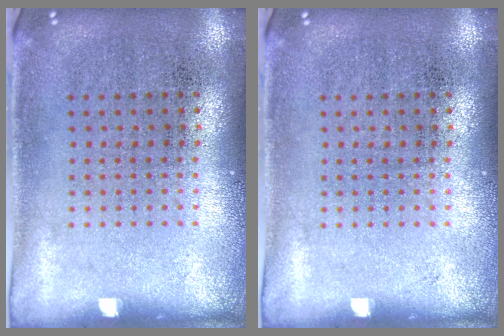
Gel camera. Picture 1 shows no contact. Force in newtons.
{"total": 0.0}